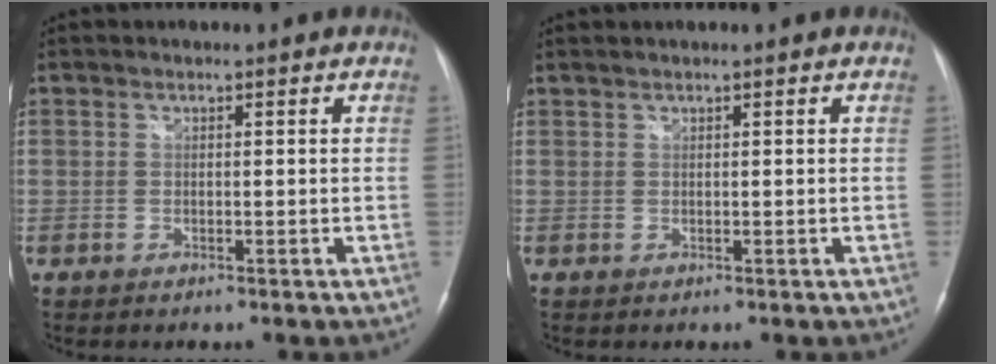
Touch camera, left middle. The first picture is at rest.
{"total": 0.6, "force": [0.5, -0.1, 0.2], "torque": [-0.007, 0.008, 0.016]}